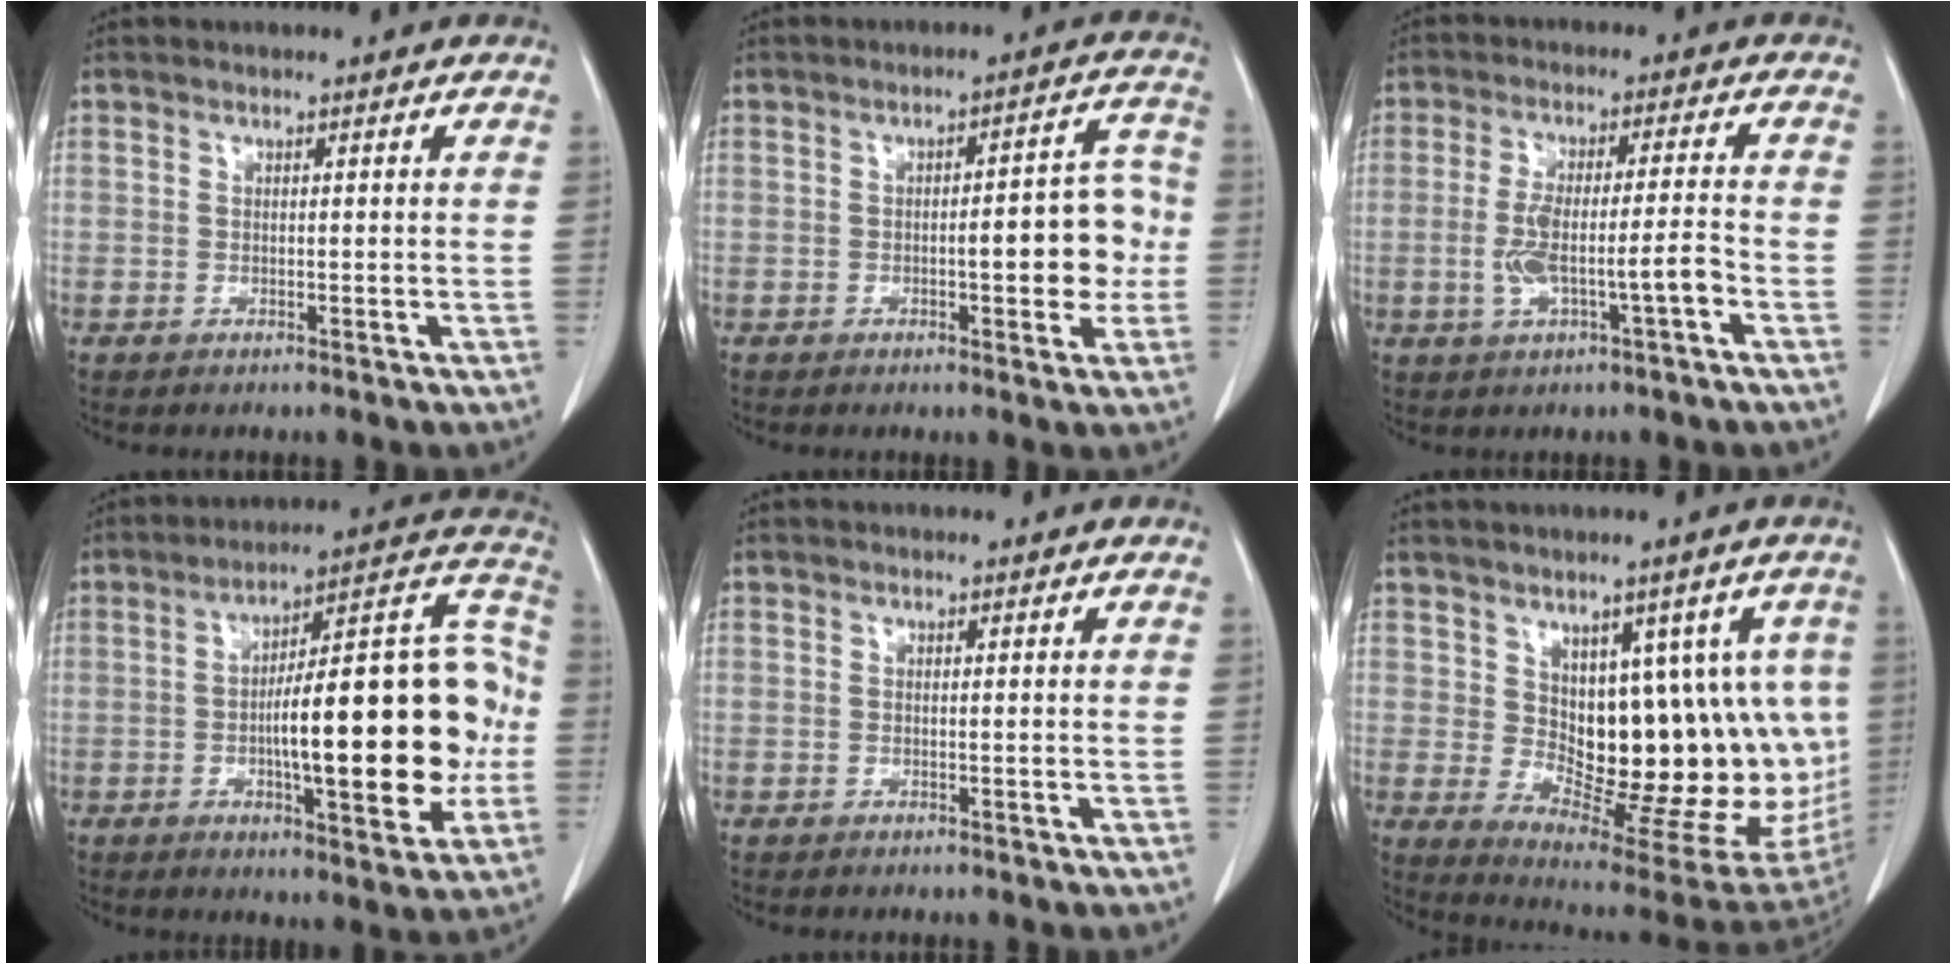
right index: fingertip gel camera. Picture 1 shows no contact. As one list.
[{"total": 8.0, "force": [-0.9, 2.3, 7.6], "torque": [-0.094, 0.020, -0.009]}, {"total": 7.6, "force": [-2.2, 1.0, 7.2], "torque": [-0.143, 0.013, -0.034]}, {"total": 22.4, "force": [-2.5, 5.2, 21.7], "torque": [-0.286, 0.036, -0.032]}, {"total": 0.0}, {"total": 16.9, "force": [2.2, 8.3, 14.6], "torque": [-0.176, 0.004, 0.051]}]